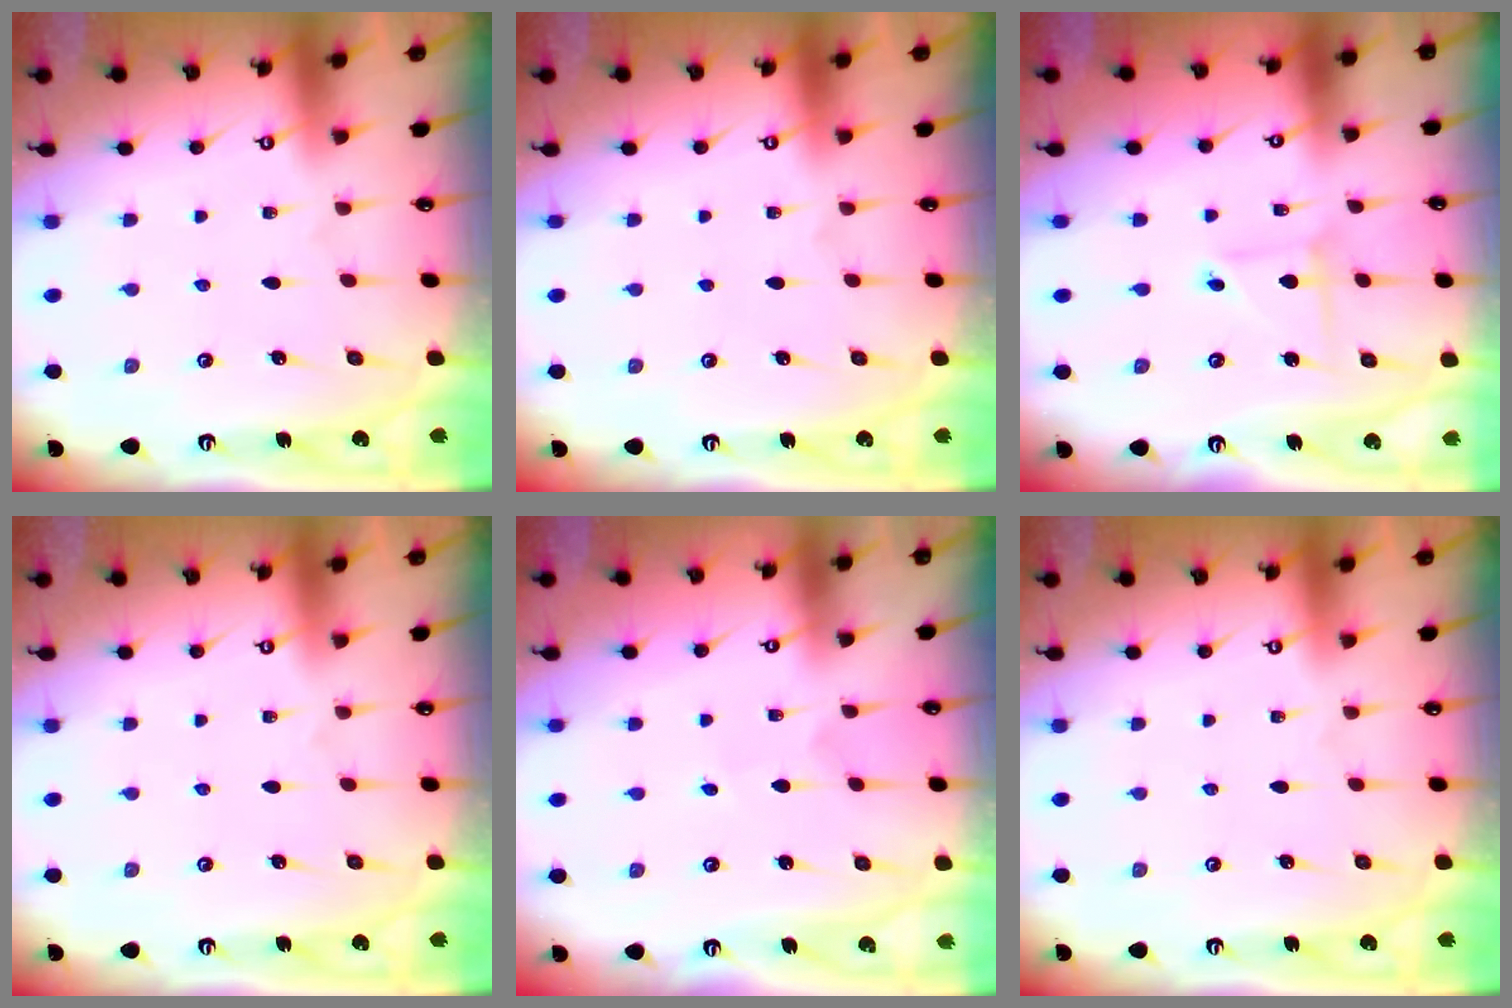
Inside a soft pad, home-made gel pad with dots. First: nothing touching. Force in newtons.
{"total": 0.0}
{"total": 2.5, "press": 2.5, "slide": 0.2}
{"total": 0.0}
{"total": 1.6, "press": 1.6, "slide": 0.1}
{"total": 0.0}